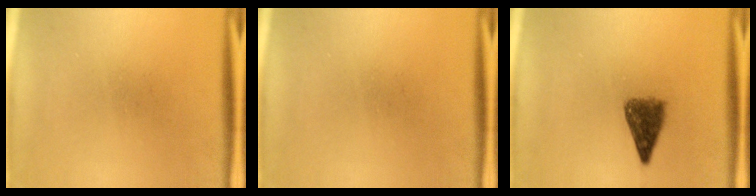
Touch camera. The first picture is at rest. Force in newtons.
{"total": 0.0}
{"total": 4.7}